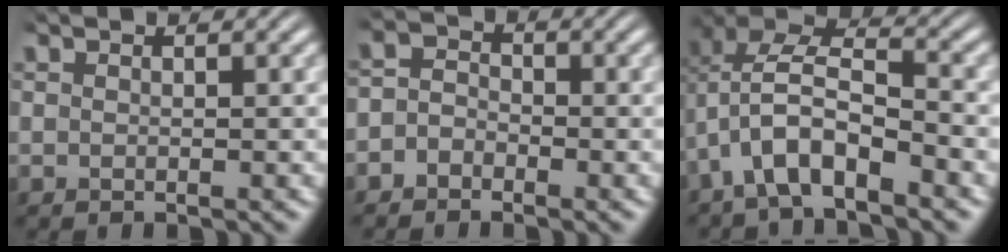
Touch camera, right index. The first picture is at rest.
{"total": 2.5, "force": [-1.4, 2.0, 0.5], "torque": [-0.009, -0.005, -0.031]}
{"total": 7.6, "force": [-0.1, 5.8, 4.9], "torque": [-0.107, -0.010, -0.015]}